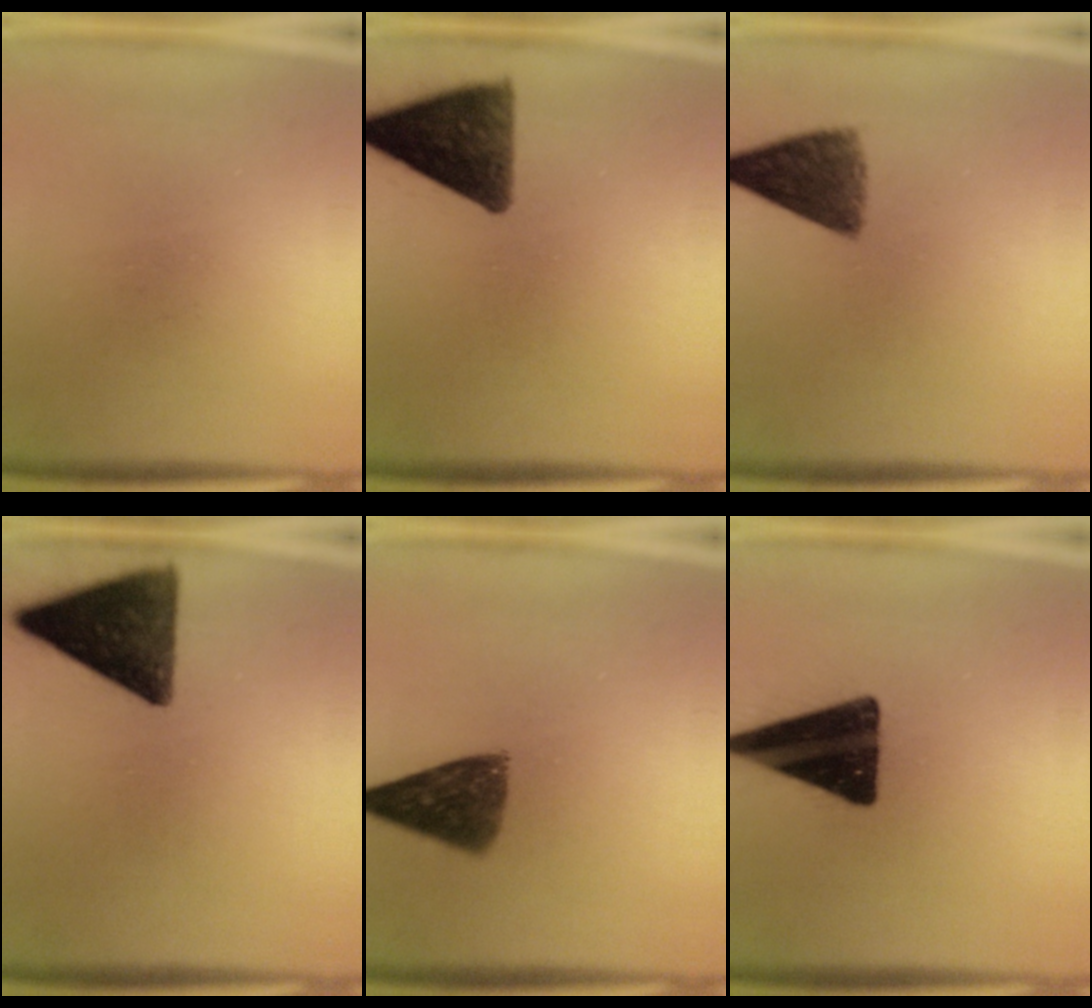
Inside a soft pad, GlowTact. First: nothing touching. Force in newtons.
{"total": 11.3}
{"total": 7.8}
{"total": 13.2}
{"total": 9.0}
{"total": 17.8}